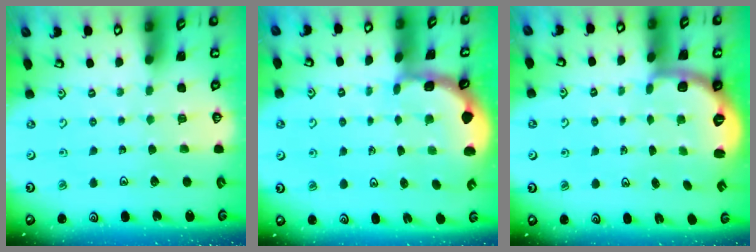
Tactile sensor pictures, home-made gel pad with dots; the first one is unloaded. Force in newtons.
{"total": 1.9, "press": 1.9, "slide": 0.2}
{"total": 2.7, "press": 1.6, "slide": 2.2}